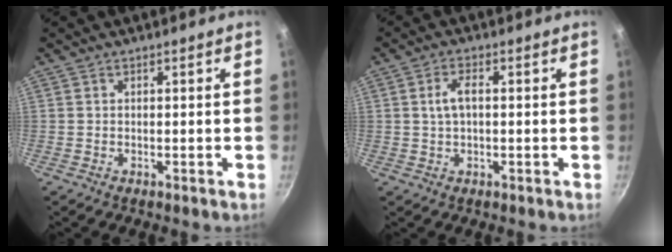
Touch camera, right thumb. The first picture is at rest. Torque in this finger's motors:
{"motor_torque": [-0.20, 0.36, 0.15, -0.03, 0.16]}